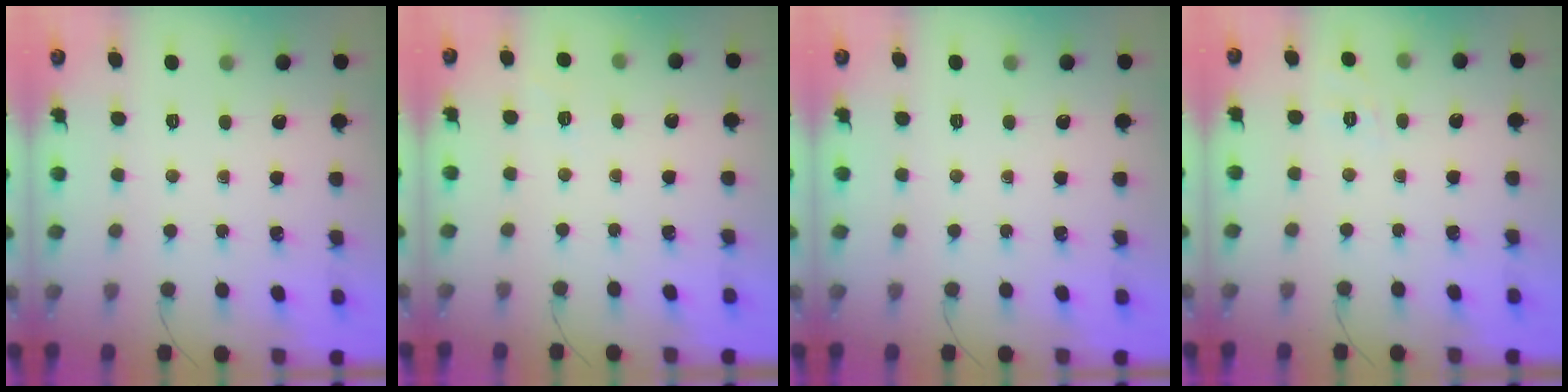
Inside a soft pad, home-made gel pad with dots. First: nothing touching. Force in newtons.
{"total": 3.4, "press": 2.9, "slide": 1.7}
{"total": 0.0}
{"total": 2.9, "press": 2.4, "slide": 1.7}